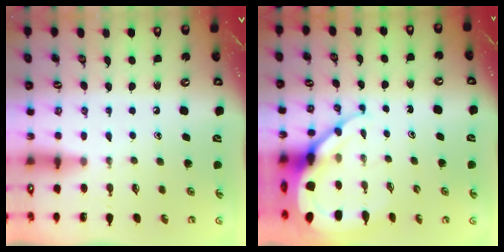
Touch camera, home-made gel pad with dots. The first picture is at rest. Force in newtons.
{"total": 9.4, "press": 9.3, "slide": 0.9}